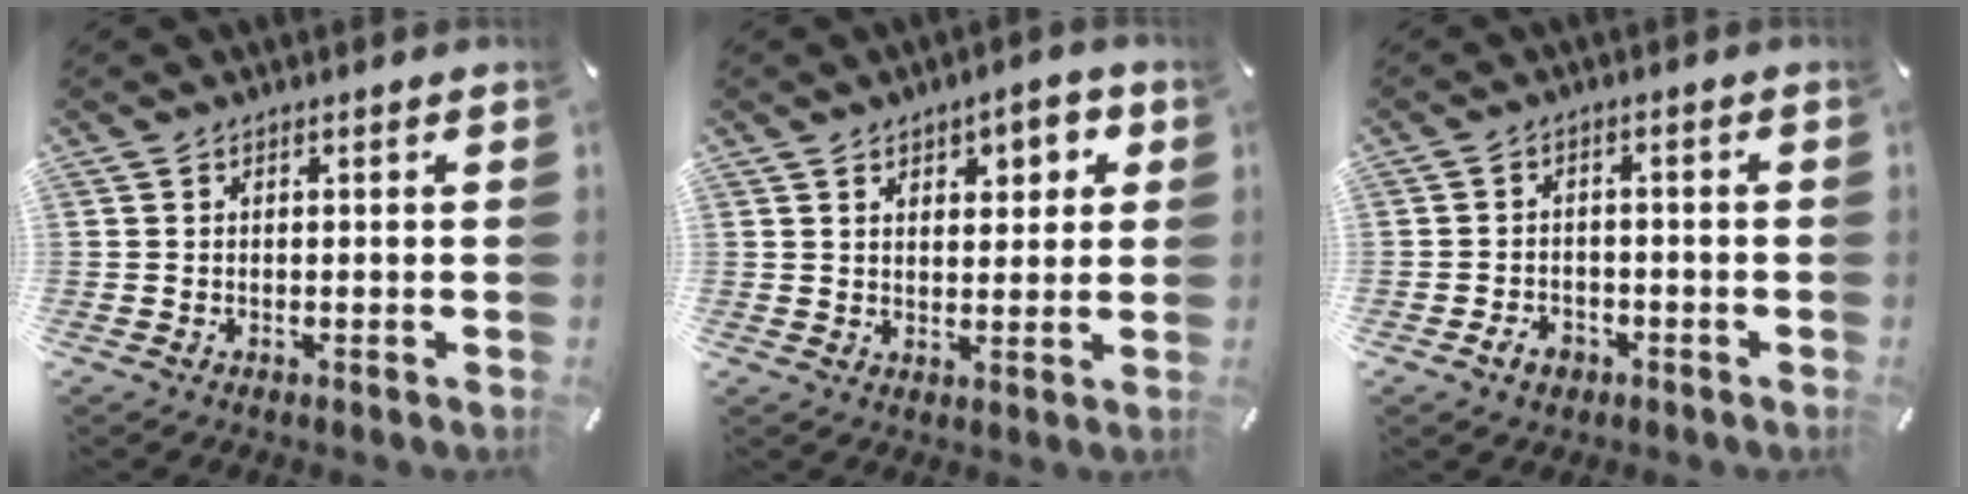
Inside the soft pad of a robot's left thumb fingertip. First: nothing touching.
{"total": 5.0, "force": [2.0, 3.5, 2.9], "torque": [-0.034, -0.005, 0.025]}
{"total": 4.1, "force": [-2.4, 2.9, 1.6], "torque": [-0.032, 0.009, -0.046]}